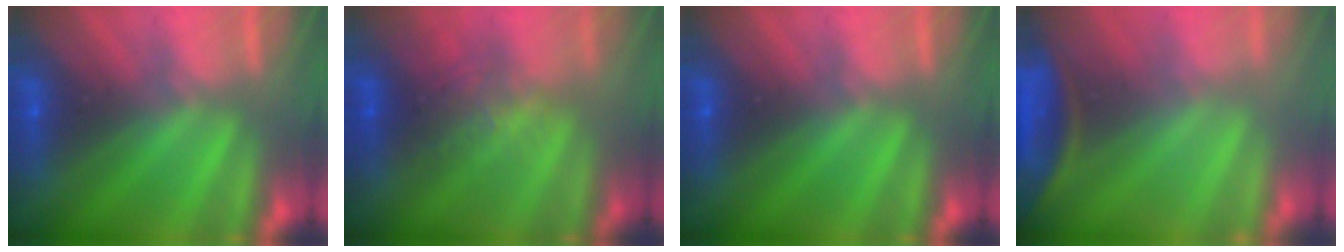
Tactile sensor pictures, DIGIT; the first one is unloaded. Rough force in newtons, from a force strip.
{"total": 2.8}
{"total": 0.0}
{"total": 3.6}